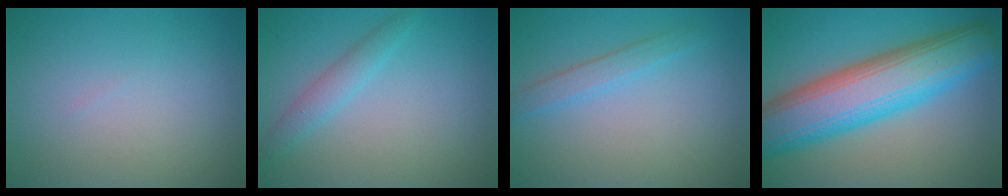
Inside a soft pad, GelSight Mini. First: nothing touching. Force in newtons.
{"total": 2.1, "press": 2.1, "slide": 0.1}
{"total": 1.8, "press": 1.8, "slide": 0.1}
{"total": 11.4, "press": 11.4, "slide": 0.1}